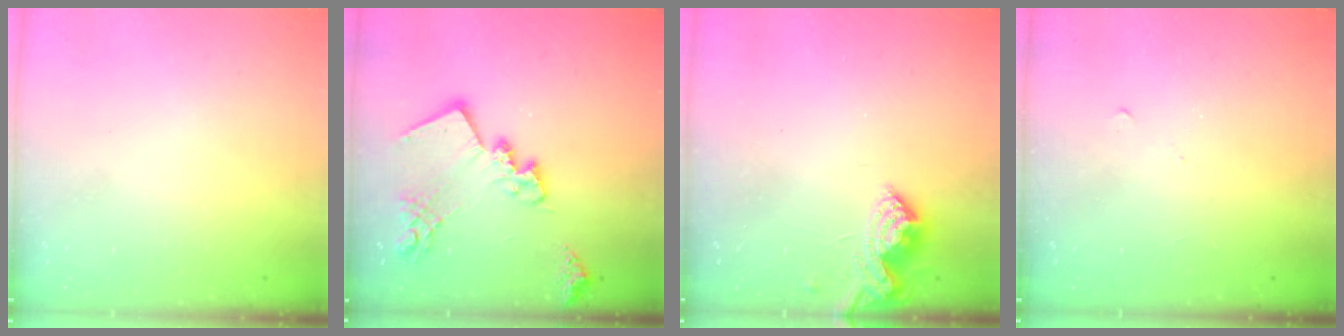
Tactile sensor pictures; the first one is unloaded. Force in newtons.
{"total": 18.9, "press": 18.9, "slide": 1.3}
{"total": 8.7, "press": 8.7, "slide": 0.3}
{"total": 5.0, "press": 4.9, "slide": 0.7}